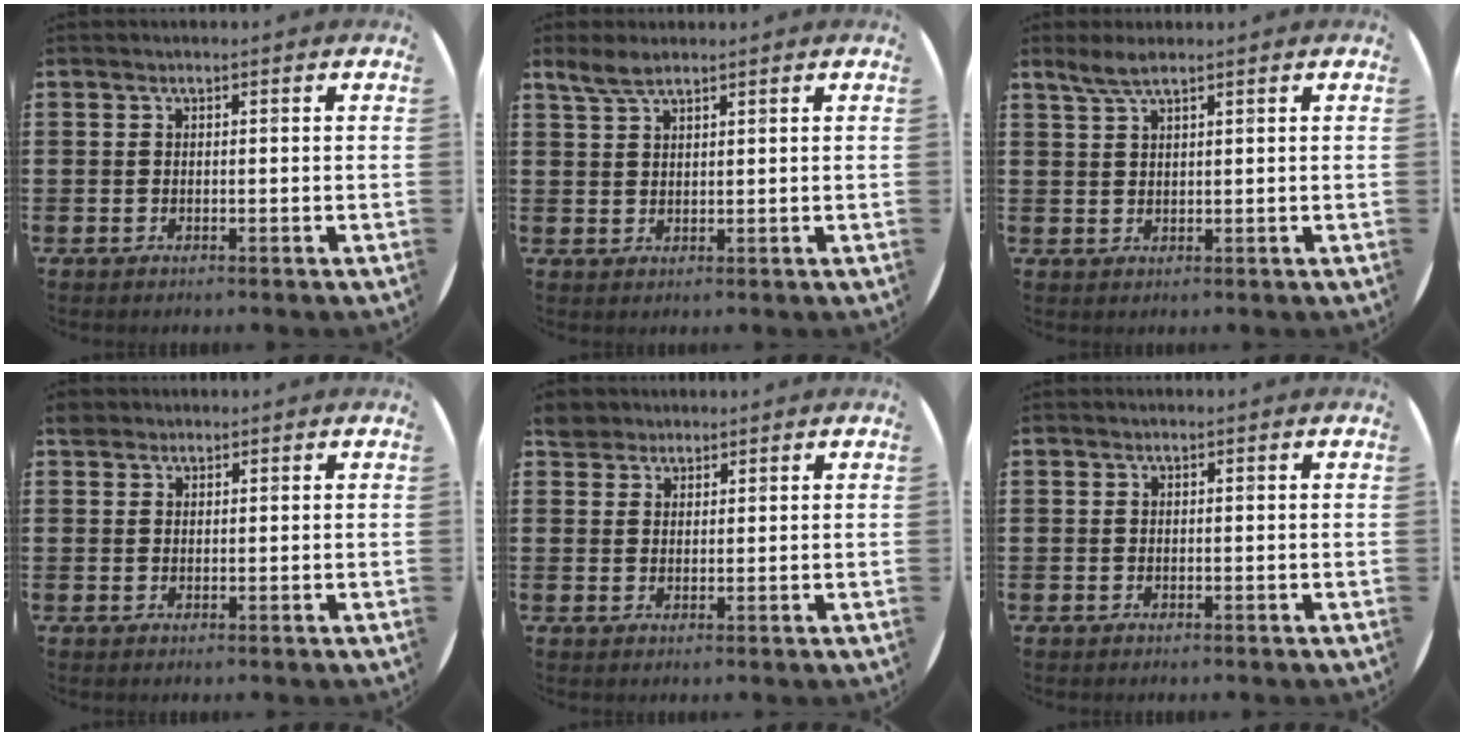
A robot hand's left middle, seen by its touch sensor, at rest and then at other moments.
{"total": 3.1, "force": [2.5, 0.8, 1.7], "torque": [-0.037, 0.003, 0.046]}
{"total": 2.8, "force": [2.1, 0.4, 1.8], "torque": [-0.038, 0.003, 0.038]}
{"total": 1.3, "force": [1.2, 0.6, 0.1], "torque": [0.004, 0.000, 0.021]}
{"total": 3.0, "force": [2.7, 1.3, 0.3], "torque": [-0.006, 0.001, 0.052]}
{"total": 0.0}